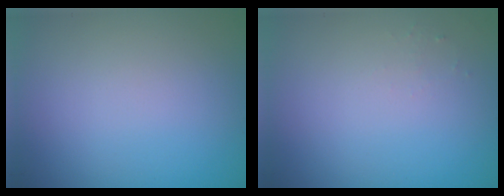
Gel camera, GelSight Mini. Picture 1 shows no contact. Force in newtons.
{"total": 0.5, "press": 0.5, "slide": 0.2}